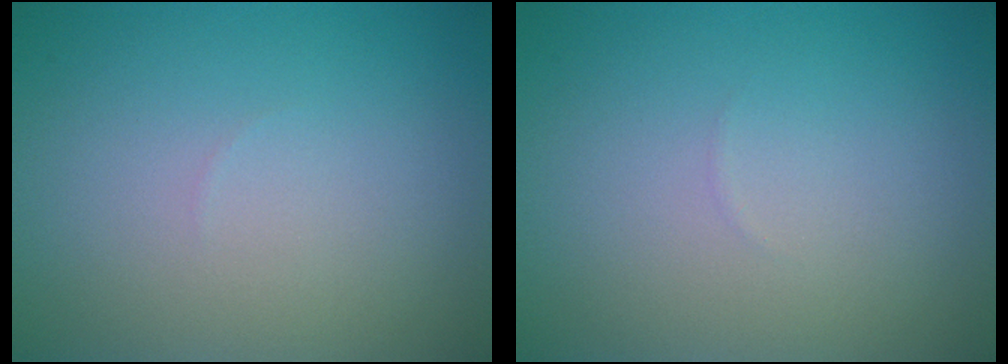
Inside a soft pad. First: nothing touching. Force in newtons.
{"total": 0.0}